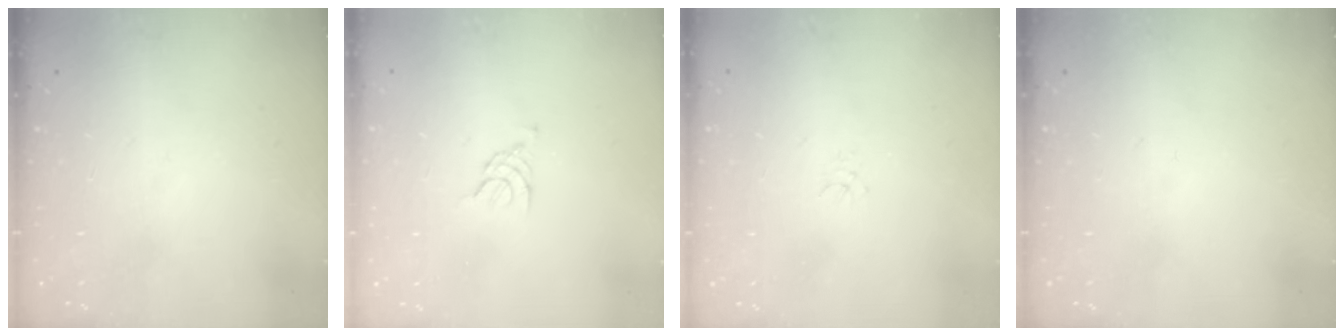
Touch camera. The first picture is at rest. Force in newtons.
{"total": 0.8, "press": 0.7, "slide": 0.3}
{"total": 1.2, "press": 1.1, "slide": 0.3}
{"total": 0.0}